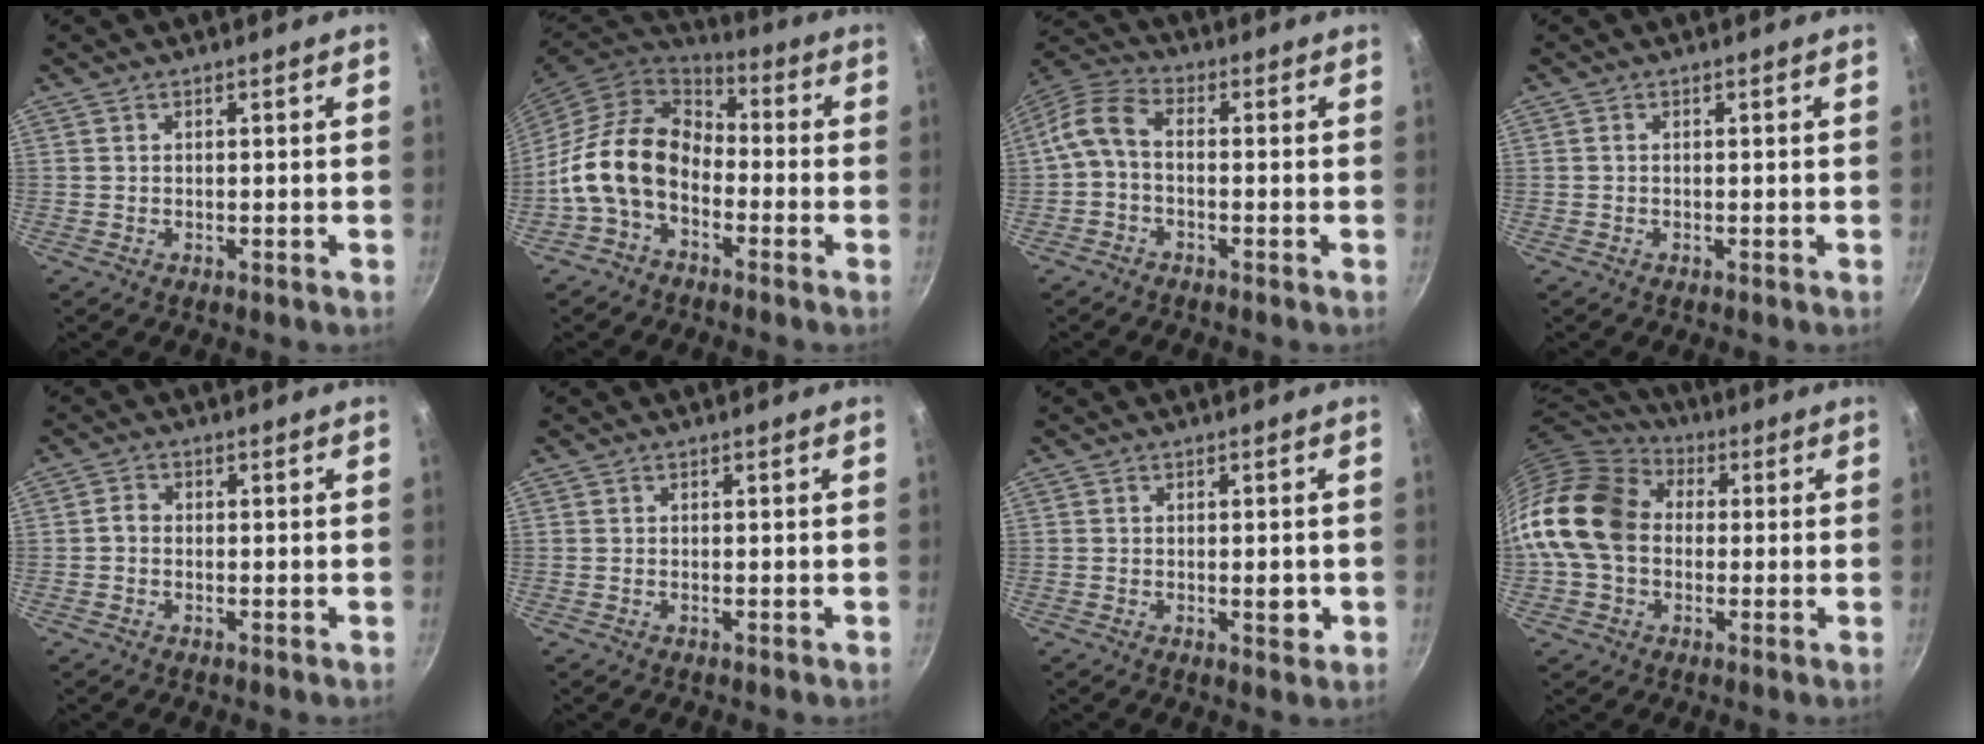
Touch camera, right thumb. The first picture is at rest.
{"total": 14.8, "force": [-3.5, 10.3, 10.1], "torque": [-0.160, 0.044, -0.086]}
{"total": 6.7, "force": [-1.3, 4.0, 5.2], "torque": [-0.118, 0.034, -0.039]}
{"total": 0.0}
{"total": 1.7, "force": [-0.4, 1.3, 1.0], "torque": [-0.018, 0.011, -0.013]}
{"total": 0.0}
{"total": 2.9, "force": [-0.6, 1.3, 2.6], "torque": [-0.025, 0.003, -0.007]}
{"total": 19.8, "force": [0.6, 14.9, 13.0], "torque": [-0.243, 0.041, -0.002]}